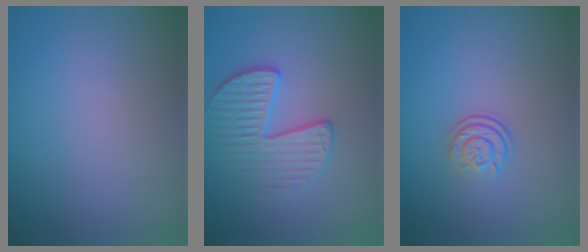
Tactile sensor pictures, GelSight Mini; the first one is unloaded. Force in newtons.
{"total": 3.4, "press": 3.3, "slide": 1.0}
{"total": 2.4, "press": 1.8, "slide": 1.6}